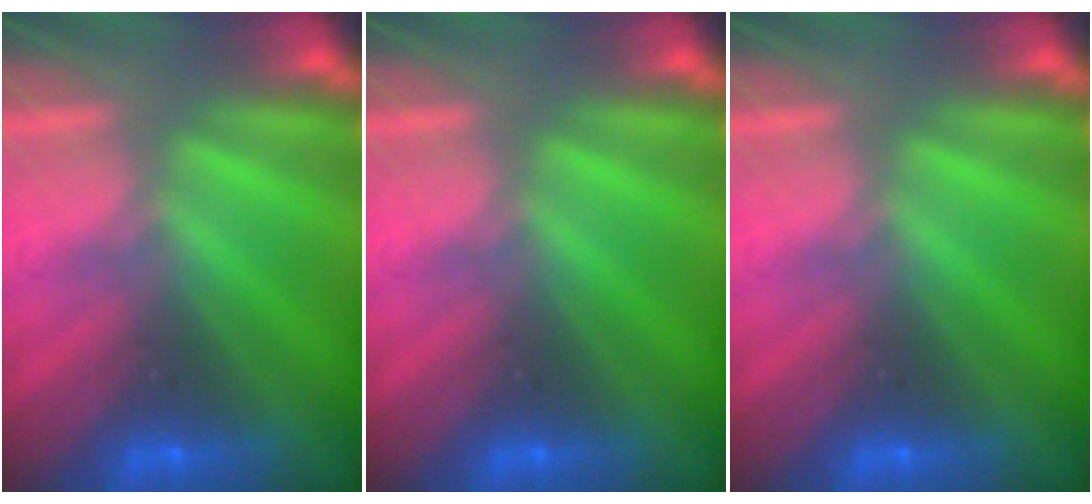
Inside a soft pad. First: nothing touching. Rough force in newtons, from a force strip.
{"total": 0.0}
{"total": 0.0}